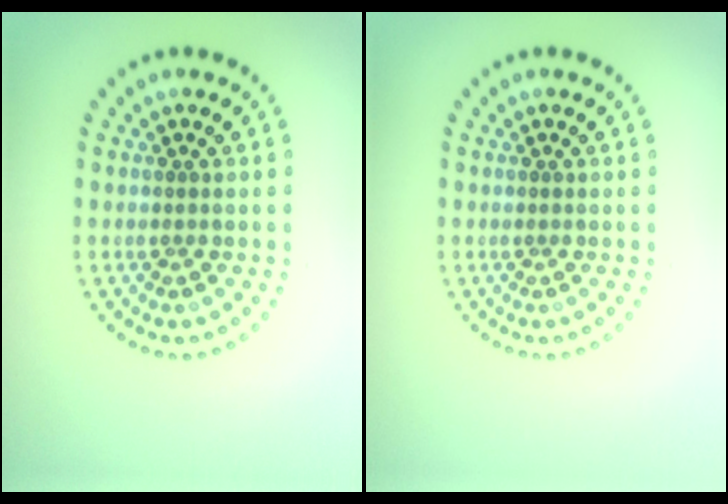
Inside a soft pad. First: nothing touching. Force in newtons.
{"total": 0.0}